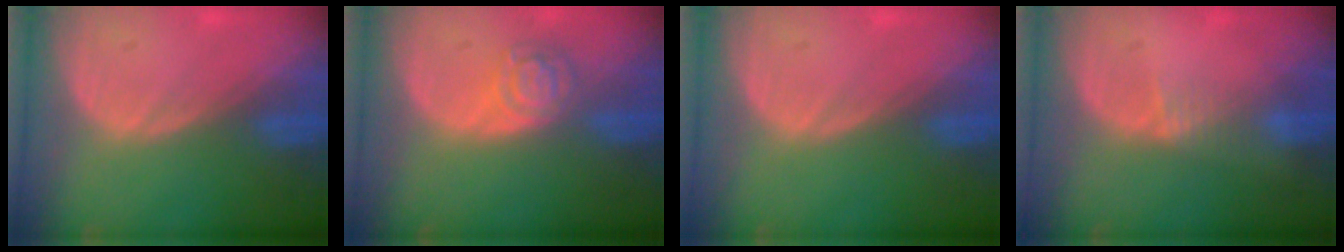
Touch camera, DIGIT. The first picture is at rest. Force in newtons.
{"total": 5.2, "press": 4.6, "slide": 2.4}
{"total": 0.0}
{"total": 1.8, "press": 1.5, "slide": 1.0}